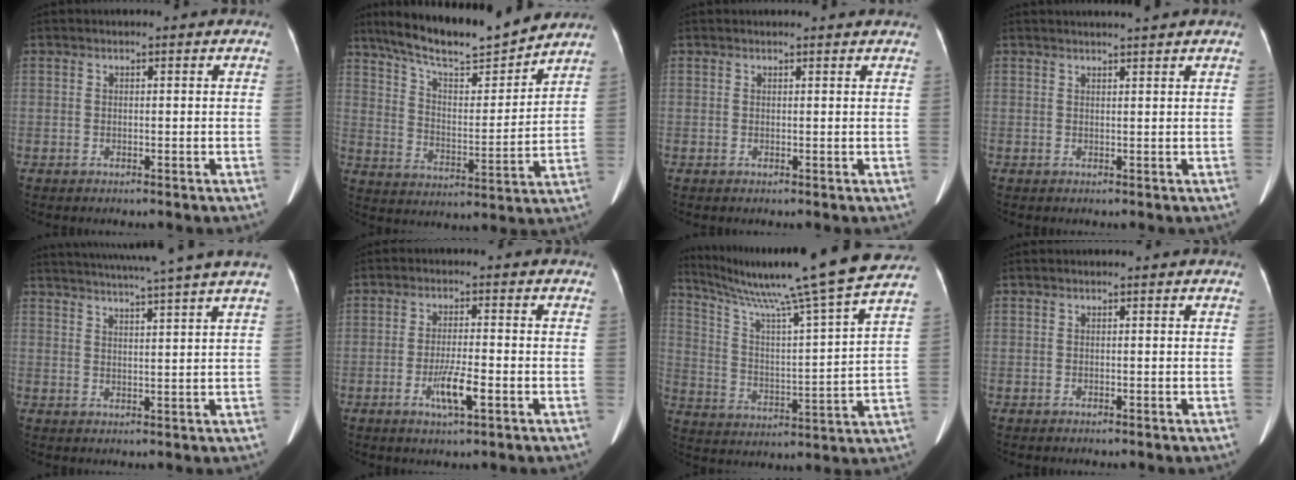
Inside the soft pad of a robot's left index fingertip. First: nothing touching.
{"total": 16.1, "force": [14.3, 1.6, 7.3], "torque": [-0.125, -0.002, 0.235]}
{"total": 3.0, "force": [2.9, 0.3, 0.7], "torque": [-0.012, 0.012, 0.028]}
{"total": 2.8, "force": [2.6, -0.4, 1.0], "torque": [-0.012, 0.014, 0.038]}
{"total": 13.8, "force": [12.1, -2.2, 6.3], "torque": [-0.111, -0.015, 0.159]}
{"total": 5.1, "force": [-2.2, 0.5, 4.6], "torque": [-0.087, -0.009, -0.036]}
{"total": 24.9, "force": [20.7, -1.6, 13.7], "torque": [-0.232, -0.024, 0.301]}
{"total": 0.0}